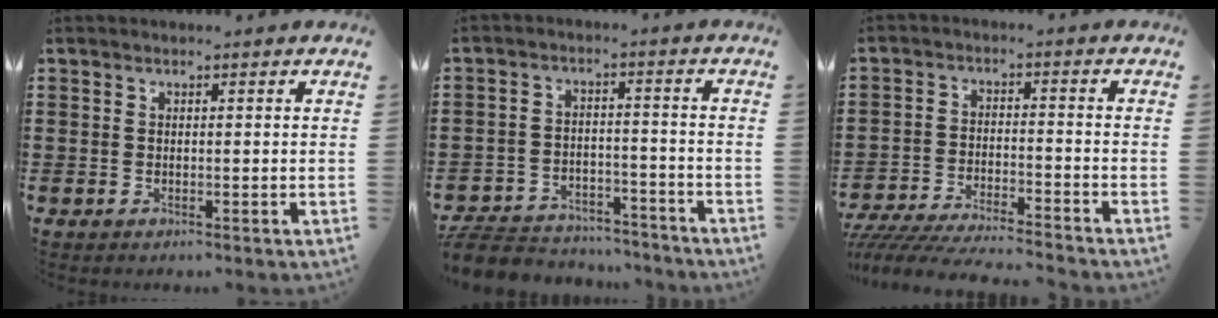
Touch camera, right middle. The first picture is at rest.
{"total": 6.4, "force": [-6.2, 1.4, 1.1], "torque": [-0.030, 0.011, -0.125]}
{"total": 5.7, "force": [-5.6, 0.4, 1.4], "torque": [-0.032, -0.002, -0.112]}